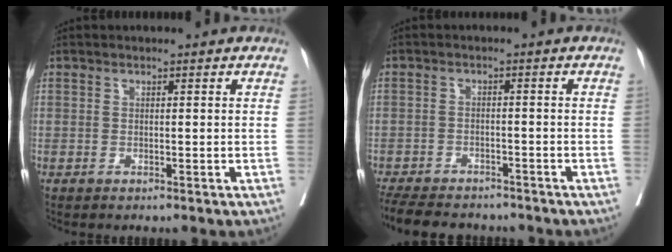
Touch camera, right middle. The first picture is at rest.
{"total": 12.3, "force": [-10.6, 4.0, 4.8], "torque": [-0.101, -0.010, -0.149]}